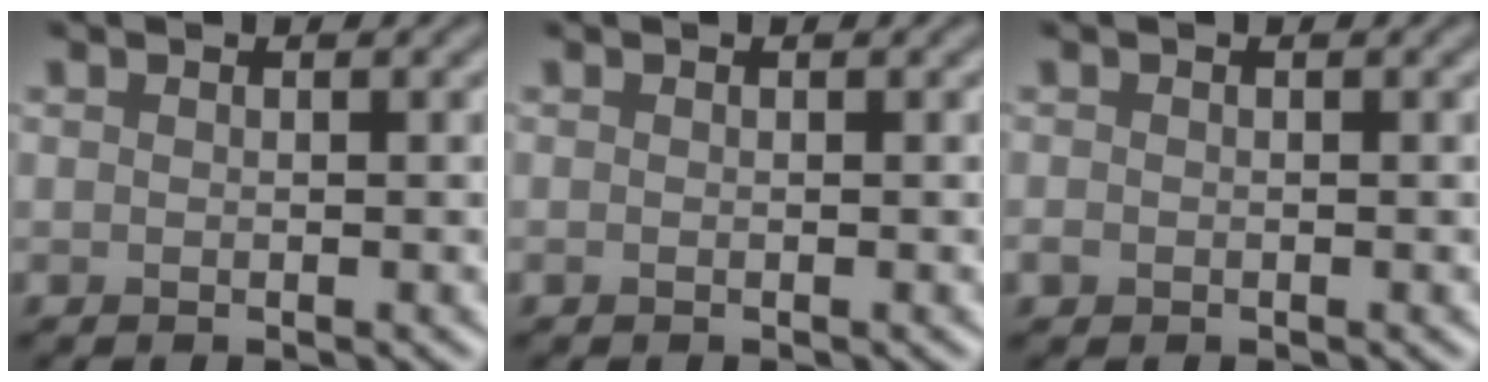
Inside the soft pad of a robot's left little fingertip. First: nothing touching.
{"total": 0.0}
{"total": 0.6, "force": [-0.3, 0.5, 0.2], "torque": [-0.003, -0.003, -0.006]}